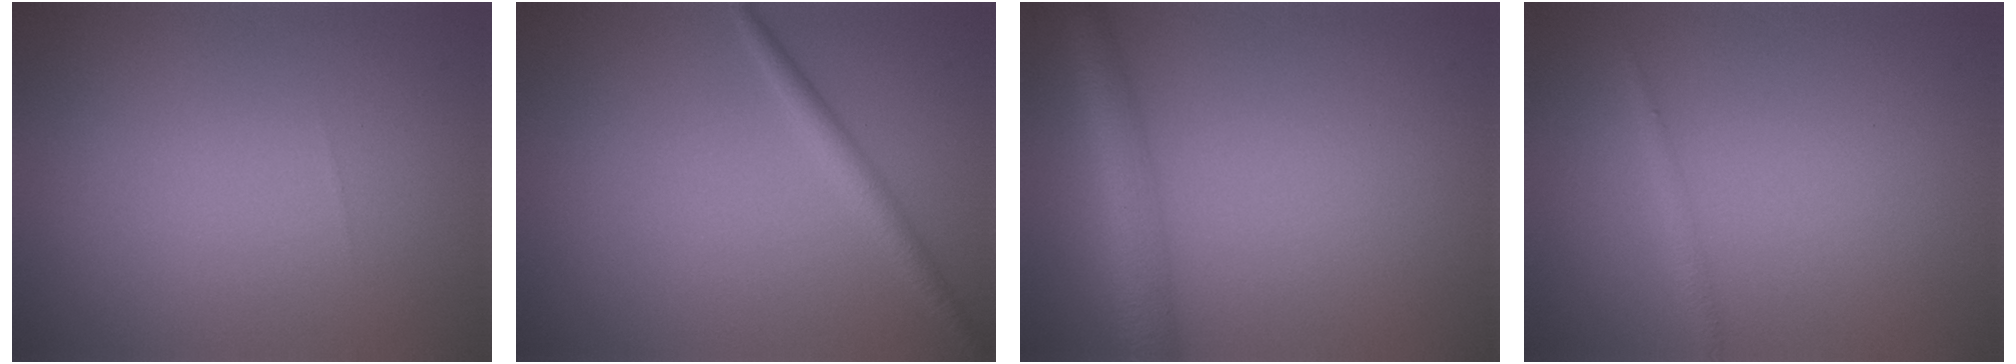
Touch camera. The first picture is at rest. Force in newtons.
{"total": 1.8, "press": 1.8, "slide": 0.1}
{"total": 4.2, "press": 4.2, "slide": 0.2}
{"total": 0.9, "press": 0.9, "slide": 0.1}